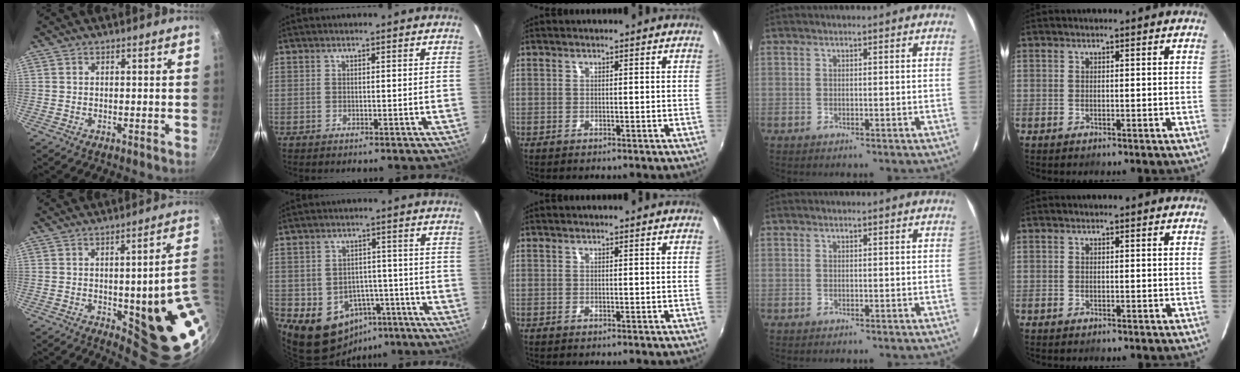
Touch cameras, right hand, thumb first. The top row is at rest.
{"thumb": {"total": 18.8, "force": [-2.6, 5.6, 17.8], "torque": [-0.150, -0.002, -0.024]}, "index": {"total": 10.3, "force": [-5.3, 8.2, 3.3], "torque": [-0.071, 0.029, -0.042]}}